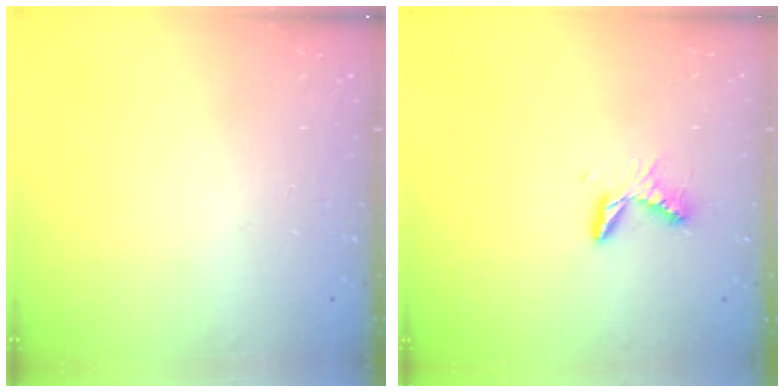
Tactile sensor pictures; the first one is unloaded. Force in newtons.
{"total": 5.6, "press": 5.6, "slide": 0.5}